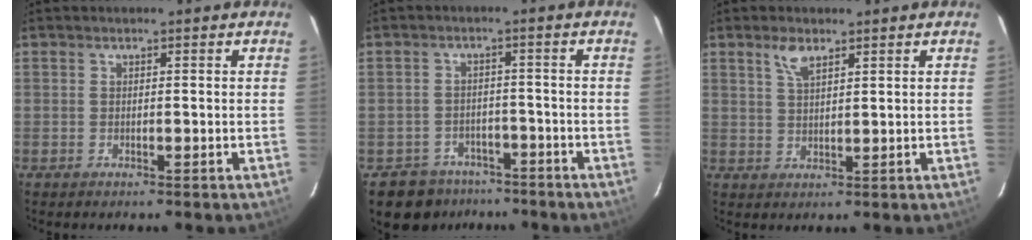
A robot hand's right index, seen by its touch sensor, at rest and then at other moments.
{"total": 7.4, "force": [-5.4, 5.1, 0.6], "torque": [-0.027, 0.023, -0.072]}
{"total": 3.6, "force": [2.4, 1.4, 2.3], "torque": [-0.044, 0.003, 0.046]}